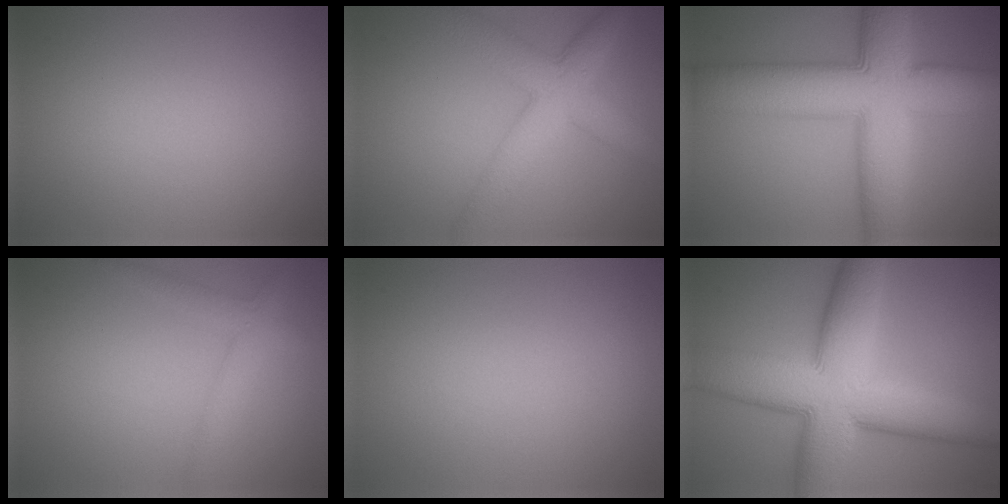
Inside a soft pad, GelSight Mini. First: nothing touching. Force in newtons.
{"total": 6.0, "press": 6.0, "slide": 0.2}
{"total": 12.8, "press": 12.8, "slide": 0.2}
{"total": 2.5, "press": 2.5, "slide": 0.1}
{"total": 0.0}
{"total": 13.3, "press": 13.3, "slide": 0.3}